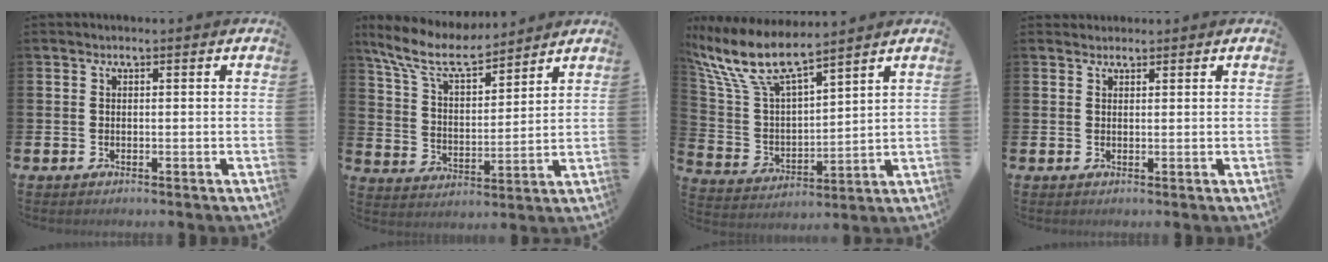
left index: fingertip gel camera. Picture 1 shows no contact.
{"total": 8.8, "force": [7.7, 2.3, 3.6], "torque": [-0.106, -0.040, 0.136]}
{"total": 10.3, "force": [8.7, 2.4, 5.1], "torque": [-0.138, -0.043, 0.153]}
{"total": 1.4, "force": [1.3, 0.5, -0.1], "torque": [0.012, 0.000, 0.022]}